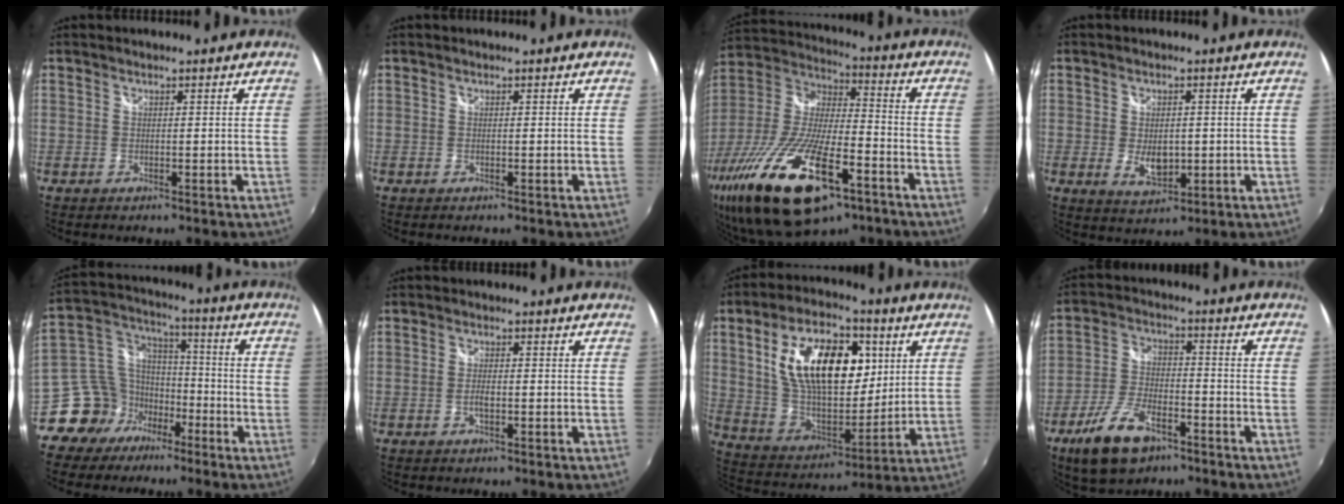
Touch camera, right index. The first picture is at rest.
{"total": 0.0}
{"total": 28.5, "force": [-15.0, 10.6, 21.8], "torque": [-0.442, -0.061, -0.255]}
{"total": 5.3, "force": [-0.5, 3.4, 4.1], "torque": [-0.072, -0.009, -0.001]}
{"total": 10.8, "force": [-6.8, 7.6, 3.5], "torque": [-0.082, 0.048, -0.118]}
{"total": 2.3, "force": [-0.6, 0.9, 2.0], "torque": [-0.040, -0.002, -0.012]}
{"total": 22.3, "force": [6.4, 12.0, 17.7], "torque": [-0.322, 0.009, 0.121]}
{"total": 11.7, "force": [-7.3, 5.0, 7.7], "torque": [-0.170, -0.010, -0.137]}